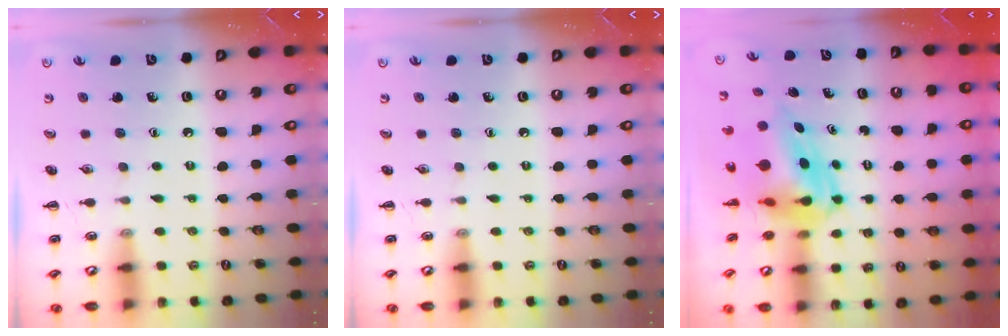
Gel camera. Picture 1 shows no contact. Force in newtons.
{"total": 0.0}
{"total": 7.6, "press": 7.3, "slide": 2.1}